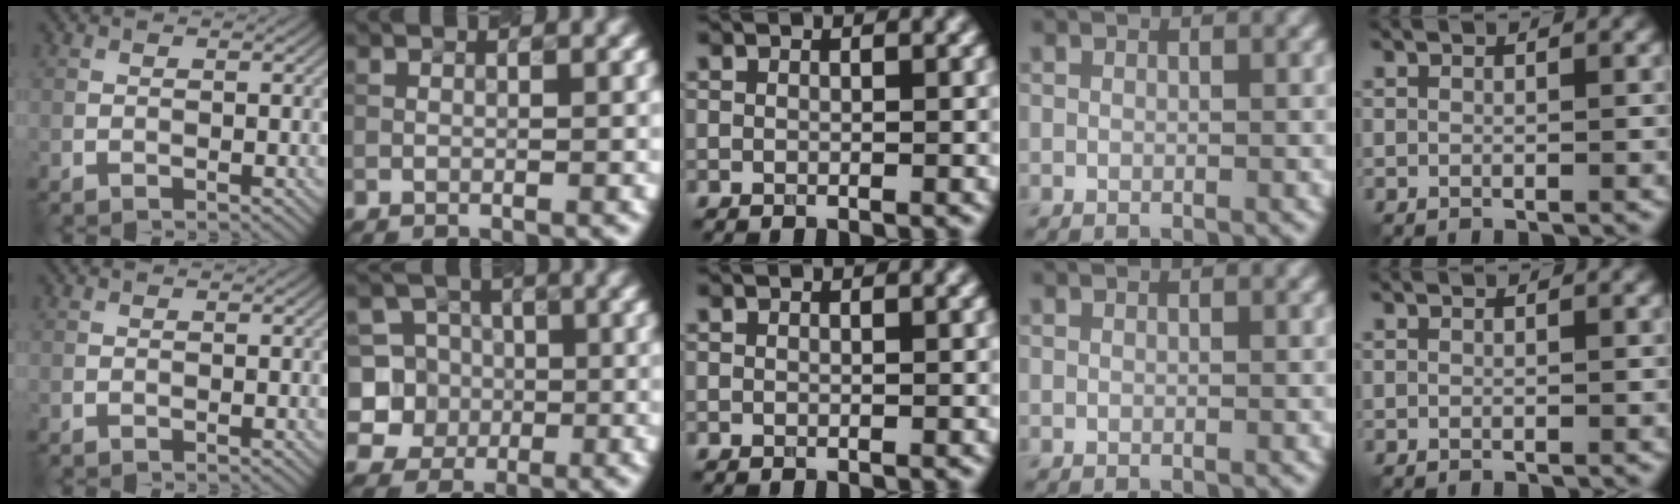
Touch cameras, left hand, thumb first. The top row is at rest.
{"index": {"total": 6.3, "force": [-0.9, 6.1, 1.4], "torque": [-0.031, 0.024, -0.041]}}